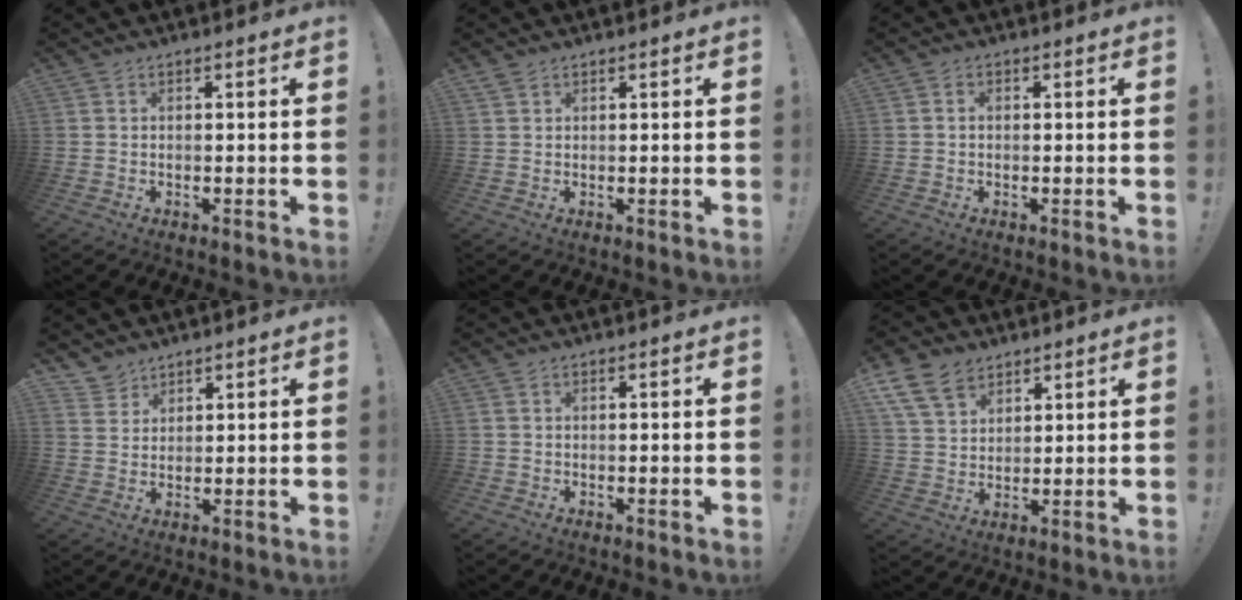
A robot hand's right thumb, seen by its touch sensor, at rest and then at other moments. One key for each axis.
{"total": 1.1, "fx": 0.9, "fy": 0.5, "fz": 0.5, "tx": -0.011, "ty": 0.001, "tz": 0.017}
{"total": 1.1, "fx": -0.2, "fy": 0.9, "fz": 0.6, "tx": -0.013, "ty": 0.006, "tz": -0.003}
{"total": 3.8, "fx": 3.2, "fy": 2.1, "fz": 0.2, "tx": -0.002, "ty": -0.022, "tz": 0.061}
{"total": 0.7, "fx": -0.4, "fy": 0.5, "fz": -0.1, "tx": 0.002, "ty": 0.002, "tz": -0.008}
{"total": 11.0, "fx": 6.7, "fy": 7.2, "fz": 4.9, "tx": -0.093, "ty": -0.028, "tz": 0.136}